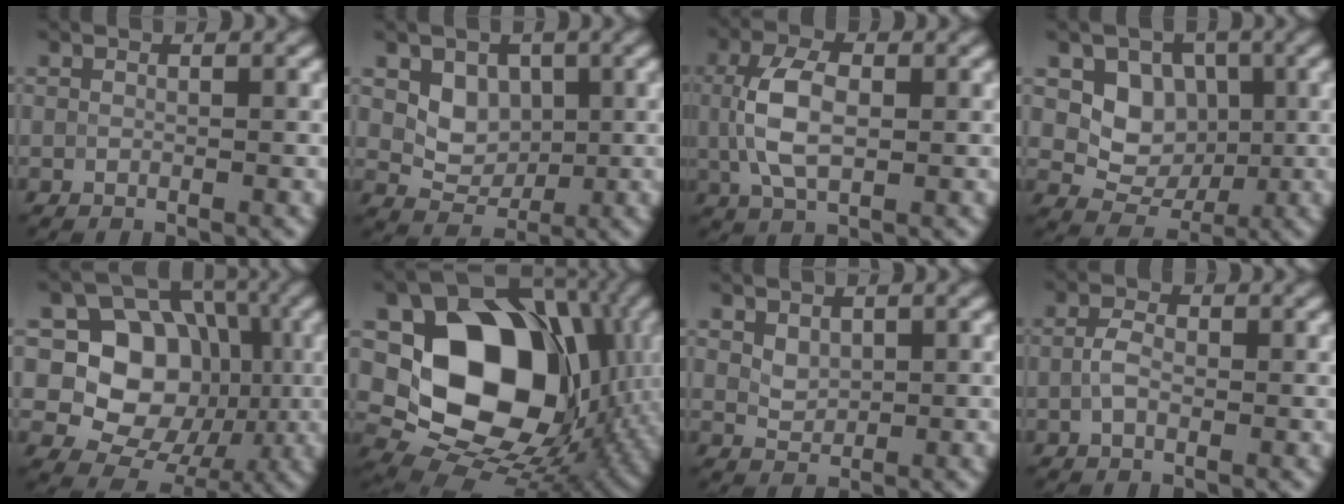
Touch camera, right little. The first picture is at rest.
{"total": 3.3, "force": [1.2, 2.5, 1.7], "torque": [-0.021, -0.009, 0.024]}
{"total": 5.6, "force": [1.0, 3.1, 4.5], "torque": [-0.093, -0.002, 0.019]}
{"total": 4.4, "force": [0.9, 3.7, 2.2], "torque": [-0.023, -0.007, 0.017]}
{"total": 10.8, "force": [0.0, 9.2, 5.6], "torque": [-0.073, 0.001, -0.027]}
{"total": 14.5, "force": [1.6, 10.9, 9.4], "torque": [-0.131, -0.021, 0.026]}
{"total": 2.1, "force": [1.0, 1.3, 1.2], "torque": [-0.022, -0.003, 0.023]}
{"total": 1.4, "force": [-0.1, 0.8, 1.1], "torque": [-0.024, 0.004, -0.007]}